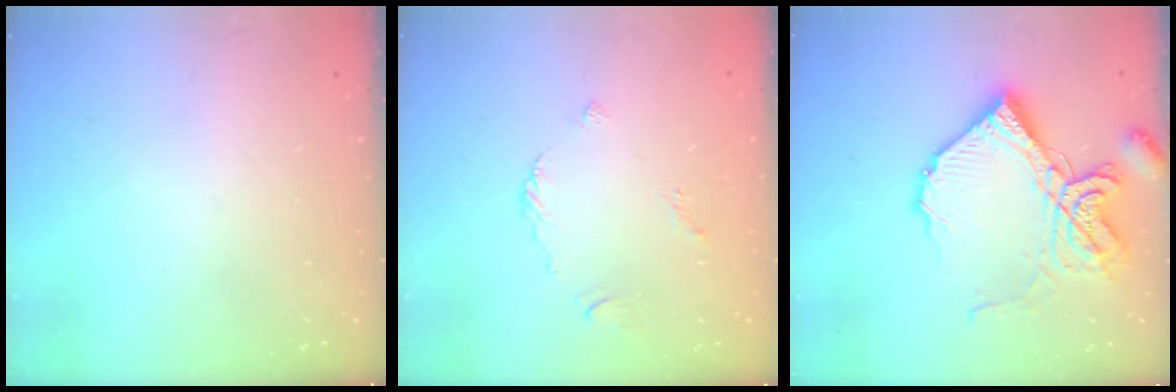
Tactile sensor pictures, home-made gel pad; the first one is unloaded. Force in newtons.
{"total": 3.4, "press": 3.3, "slide": 0.7}
{"total": 19.3, "press": 19.2, "slide": 1.9}